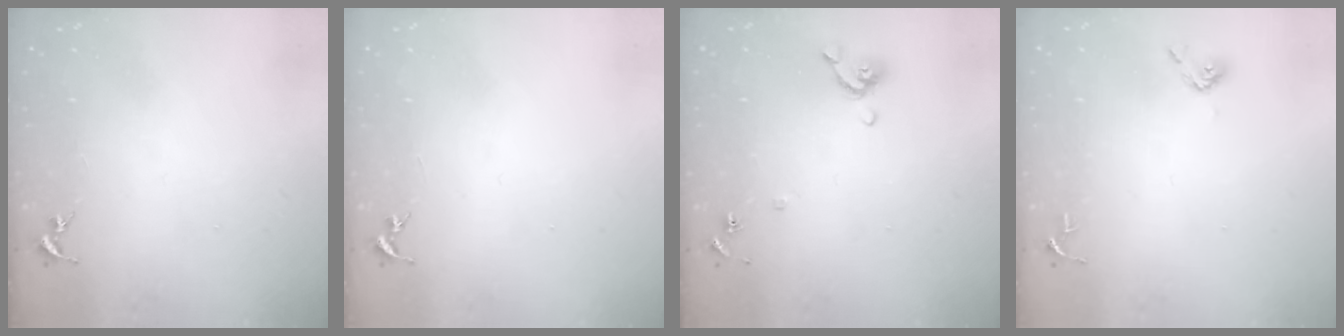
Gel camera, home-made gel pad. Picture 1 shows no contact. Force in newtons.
{"total": 0.0}
{"total": 7.8, "press": 7.6, "slide": 1.6}
{"total": 3.9, "press": 3.9, "slide": 0.5}